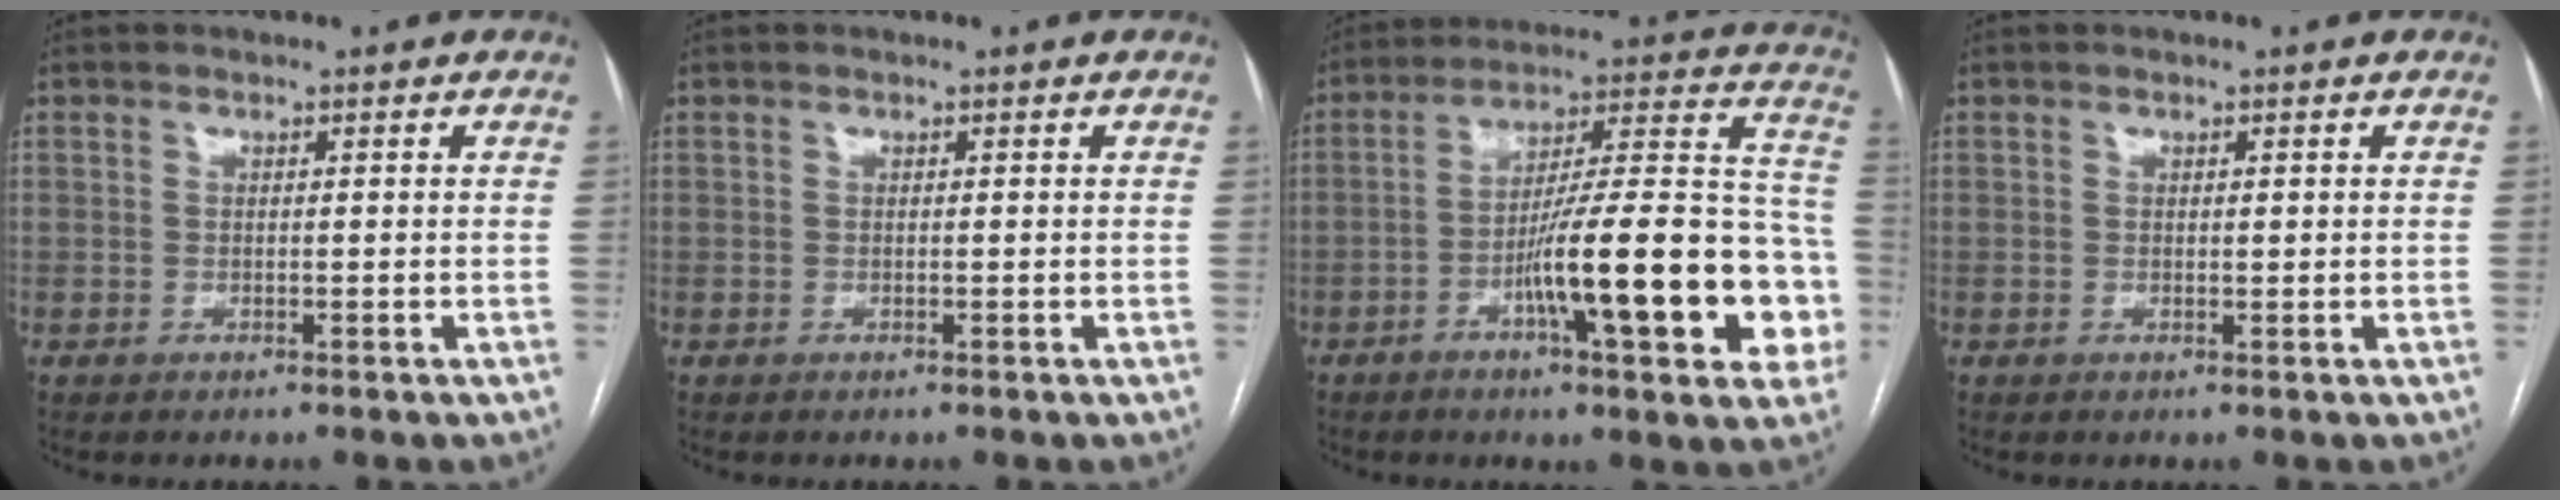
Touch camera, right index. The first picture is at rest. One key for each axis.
{"total": 0.0}
{"total": 22.2, "fx": -6.7, "fy": 3.2, "fz": 20.9, "tx": -0.246, "ty": 0.026, "tz": -0.093}
{"total": 0.5, "fx": 0.1, "fy": 0.2, "fz": 0.5, "tx": -0.006, "ty": 0.000, "tz": 0.002}